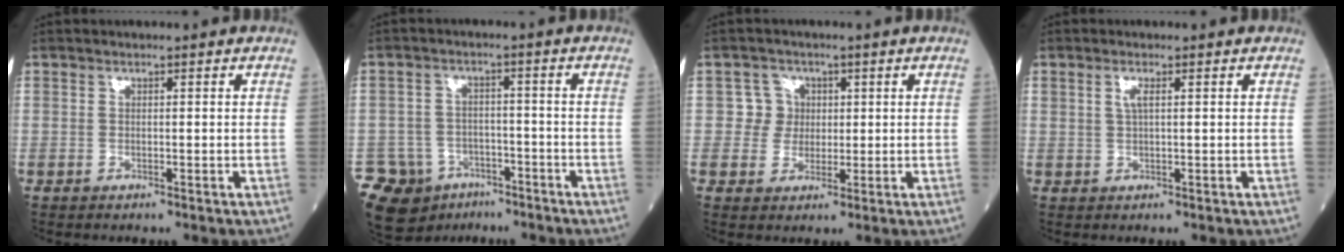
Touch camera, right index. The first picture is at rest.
{"total": 11.9, "force": [-7.3, 9.0, 2.5], "torque": [-0.070, 0.027, -0.098]}
{"total": 3.9, "force": [0.8, 3.8, 0.0], "torque": [0.009, 0.010, 0.015]}
{"total": 1.6, "force": [0.6, 0.3, 1.5], "torque": [-0.033, 0.002, 0.012]}